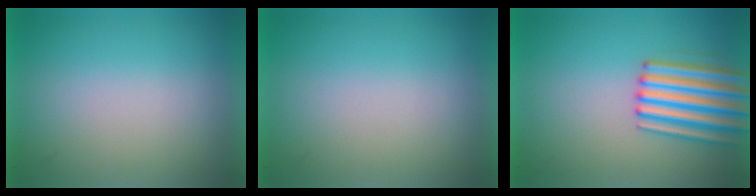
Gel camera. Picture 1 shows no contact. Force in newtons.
{"total": 0.0}
{"total": 4.7}